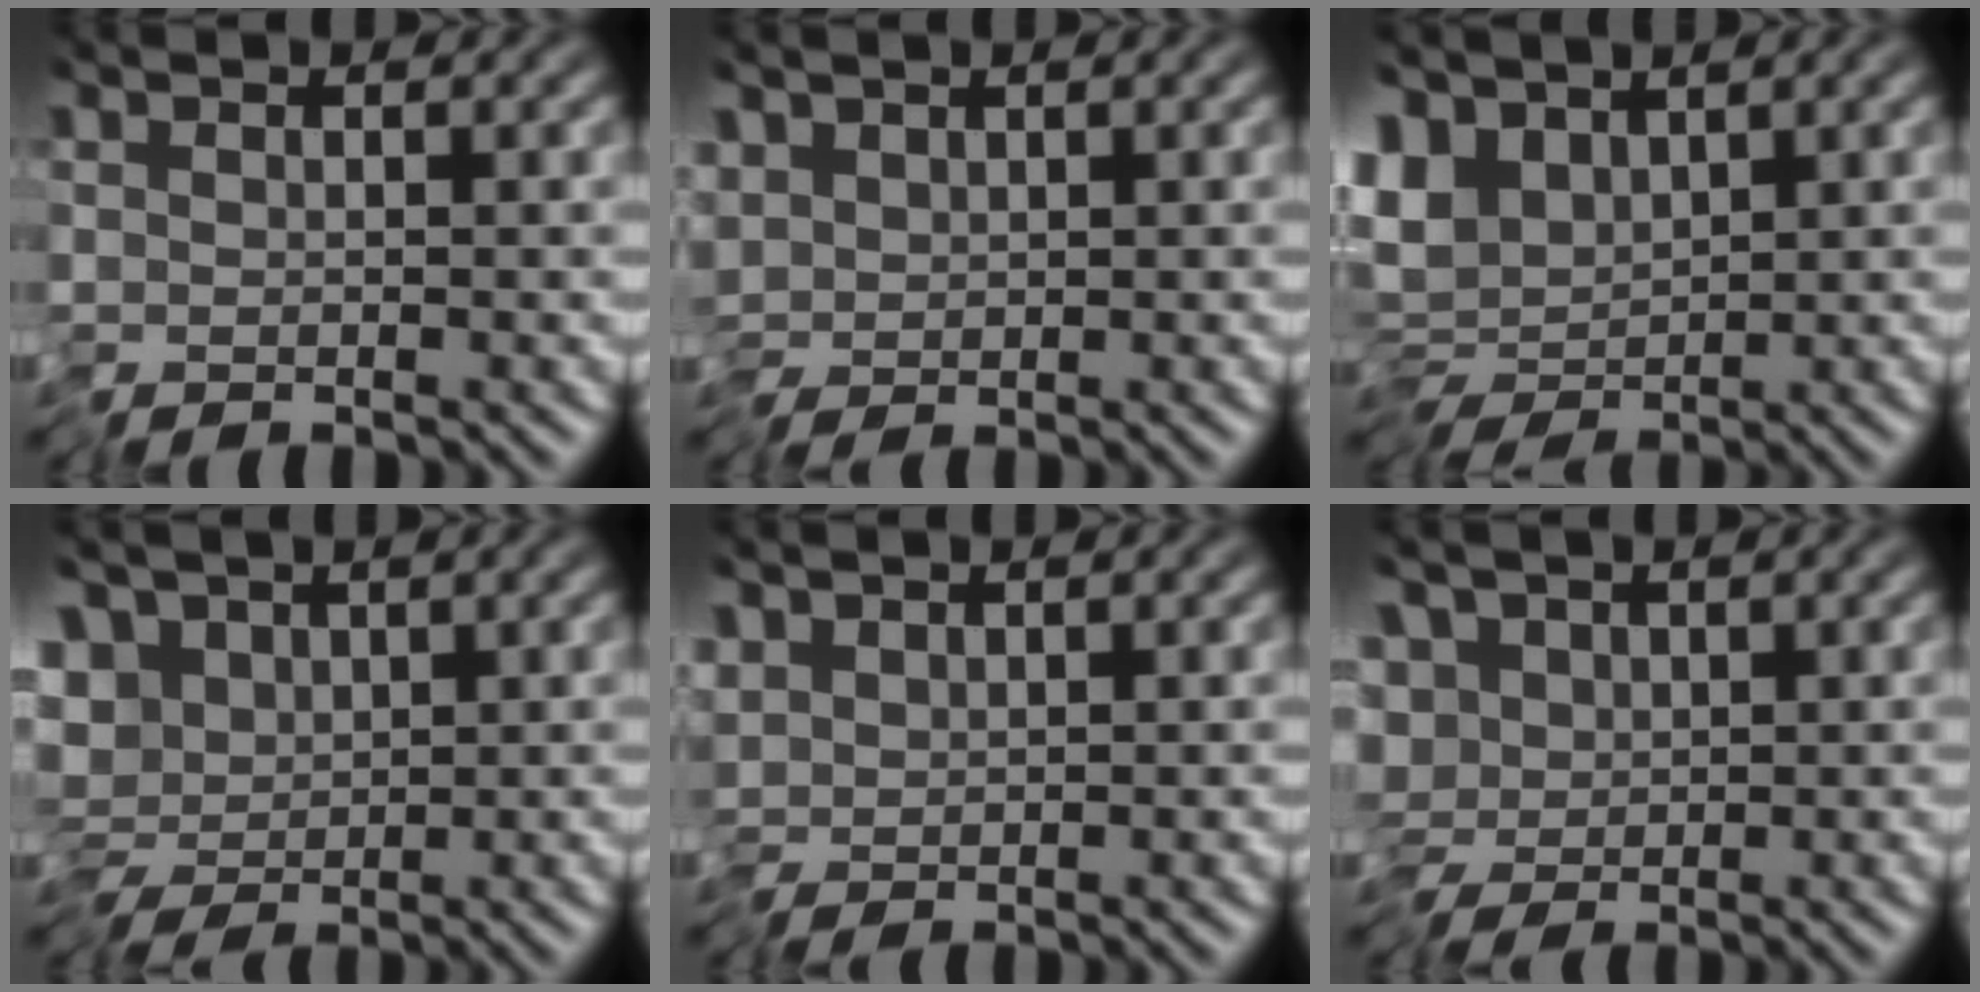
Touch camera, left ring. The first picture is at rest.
{"total": 1.4, "force": [-0.1, 0.7, 1.3], "torque": [-0.021, 0.007, -0.009]}
{"total": 6.2, "force": [1.8, 3.9, 4.5], "torque": [-0.065, 0.005, 0.037]}
{"total": 5.8, "force": [0.1, 4.2, 3.9], "torque": [-0.044, 0.003, -0.002]}
{"total": 0.9, "force": [0.1, 0.4, 0.8], "torque": [-0.013, 0.003, -0.002]}
{"total": 5.2, "force": [-0.5, 3.9, 3.4], "torque": [-0.035, 0.013, -0.029]}